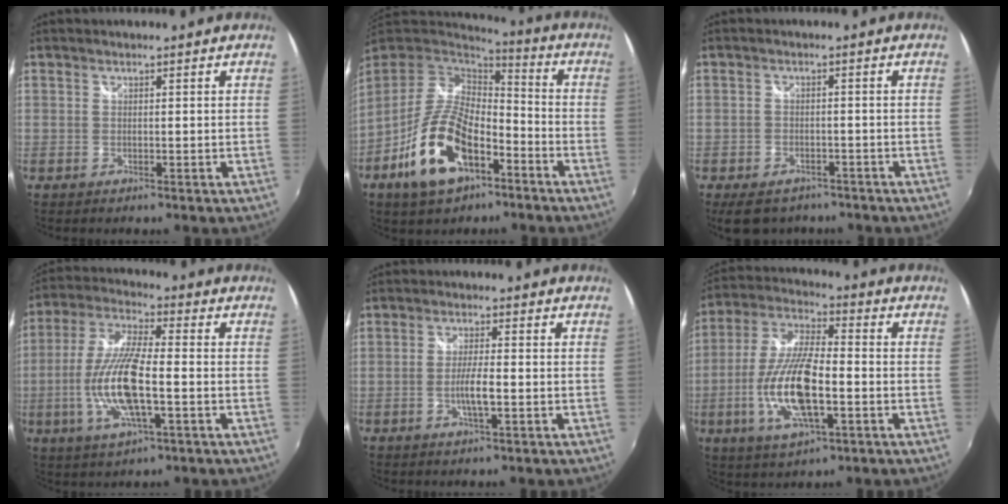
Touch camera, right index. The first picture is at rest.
{"total": 17.5, "force": [-8.4, 8.9, 12.5], "torque": [-0.262, -0.012, -0.146]}
{"total": 8.3, "force": [-6.2, 4.7, 3.2], "torque": [-0.075, -0.005, -0.086]}
{"total": 14.3, "force": [-3.2, 3.8, 13.5], "torque": [-0.272, -0.009, -0.061]}
{"total": 4.4, "force": [-1.4, 0.4, 4.2], "torque": [-0.080, -0.004, -0.025]}
{"total": 16.0, "force": [-4.2, 5.3, 14.5], "torque": [-0.299, -0.009, -0.079]}